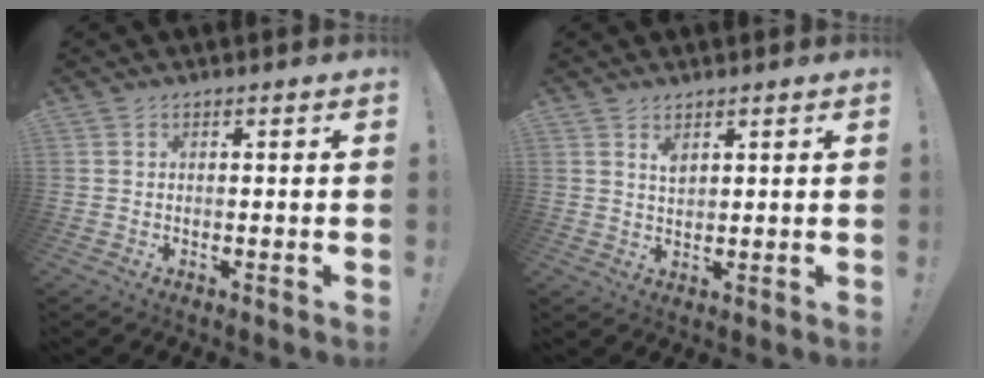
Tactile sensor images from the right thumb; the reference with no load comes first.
{"total": 2.9, "force": [1.9, 1.3, 1.7], "torque": [-0.013, -0.018, 0.030]}